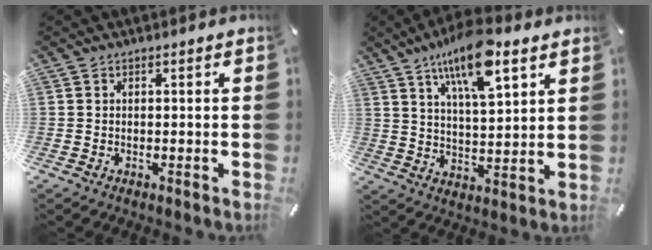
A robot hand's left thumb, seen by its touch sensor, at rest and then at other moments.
{"total": 14.0, "force": [9.4, 4.2, 9.5], "torque": [-0.172, -0.033, 0.160]}